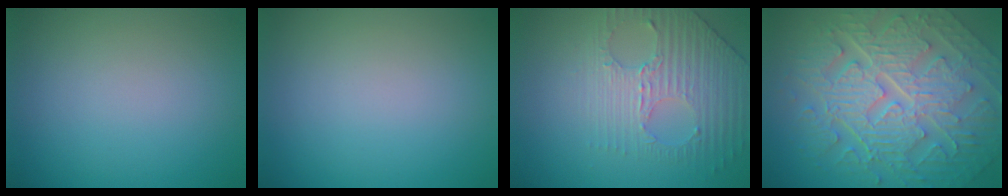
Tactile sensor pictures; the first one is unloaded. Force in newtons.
{"total": 0.0}
{"total": 4.0, "press": 3.5, "slide": 1.9}
{"total": 10.5, "press": 7.2, "slide": 7.7}